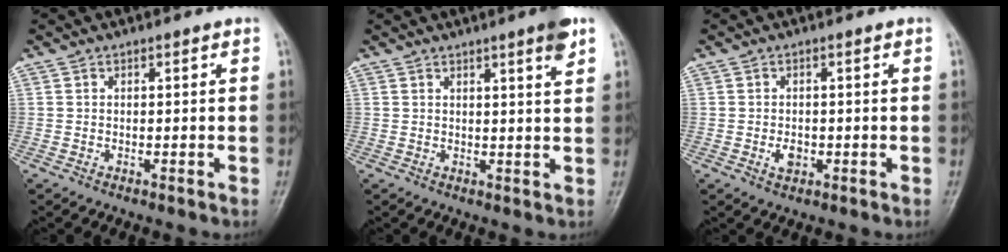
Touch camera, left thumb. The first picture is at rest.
{"total": 4.3, "force": [2.6, 0.3, 3.4], "torque": [-0.040, -0.015, 0.035]}
{"total": 2.6, "force": [-0.7, 1.9, 1.7], "torque": [-0.021, 0.000, -0.010]}